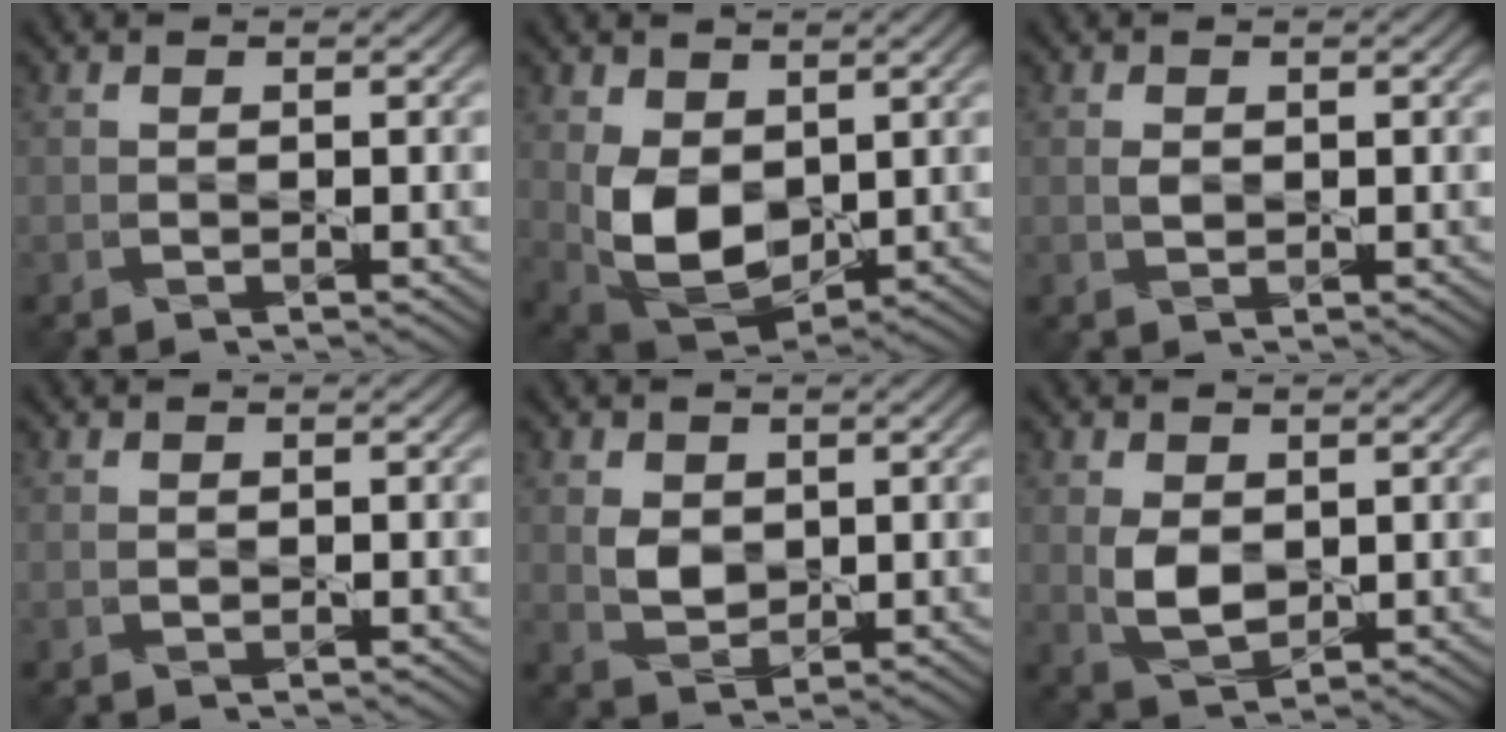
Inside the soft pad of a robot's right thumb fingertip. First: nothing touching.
{"total": 8.3, "force": [1.0, 5.5, 6.1], "torque": [-0.143, -0.011, 0.021]}
{"total": 1.0, "force": [0.1, 0.7, 0.7], "torque": [-0.017, -0.001, 0.002]}
{"total": 0.0}
{"total": 3.3, "force": [0.8, 2.4, 2.1], "torque": [-0.050, -0.003, 0.017]}
{"total": 4.2, "force": [0.6, 2.7, 3.2], "torque": [-0.070, -0.003, 0.017]}